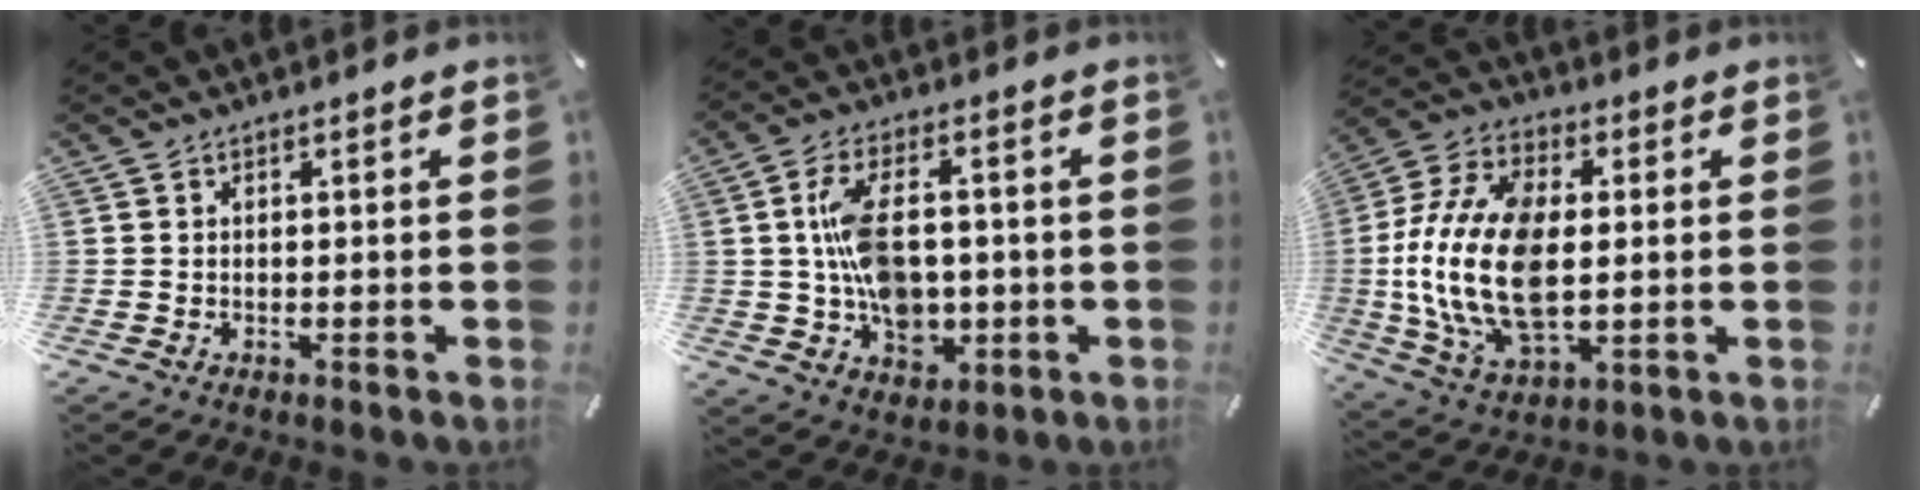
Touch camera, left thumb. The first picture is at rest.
{"total": 12.1, "force": [0.0, 8.3, 8.9], "torque": [-0.153, 0.014, 0.007]}
{"total": 19.5, "force": [-0.3, 12.0, 15.4], "torque": [-0.356, -0.008, -0.010]}